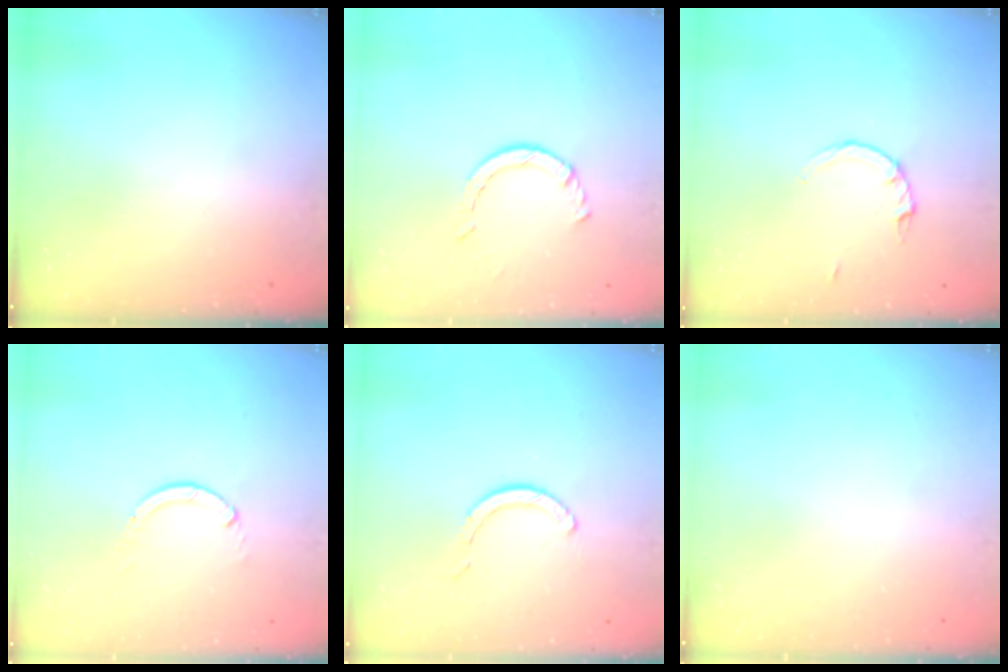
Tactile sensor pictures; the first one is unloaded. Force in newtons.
{"total": 2.2, "press": 2.2, "slide": 0.4}
{"total": 2.2, "press": 2.1, "slide": 0.3}
{"total": 0.0}
{"total": 2.9, "press": 2.9, "slide": 0.4}
{"total": 0.0}